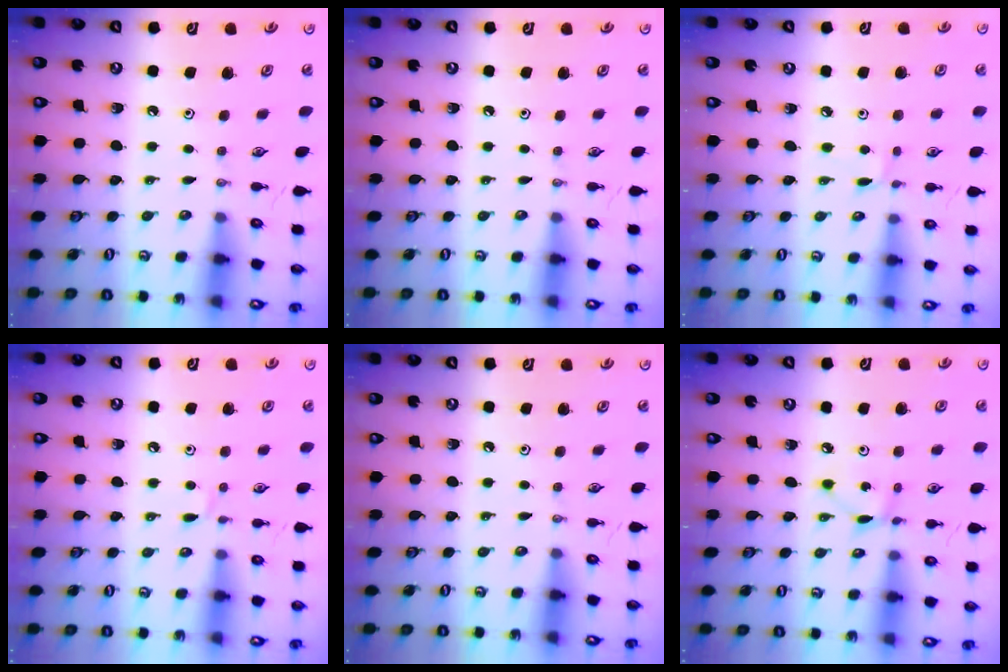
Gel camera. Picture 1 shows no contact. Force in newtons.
{"total": 0.0}
{"total": 2.8, "press": 2.7, "slide": 0.5}
{"total": 2.9, "press": 2.8, "slide": 0.5}
{"total": 0.0}
{"total": 2.5, "press": 2.5, "slide": 0.1}